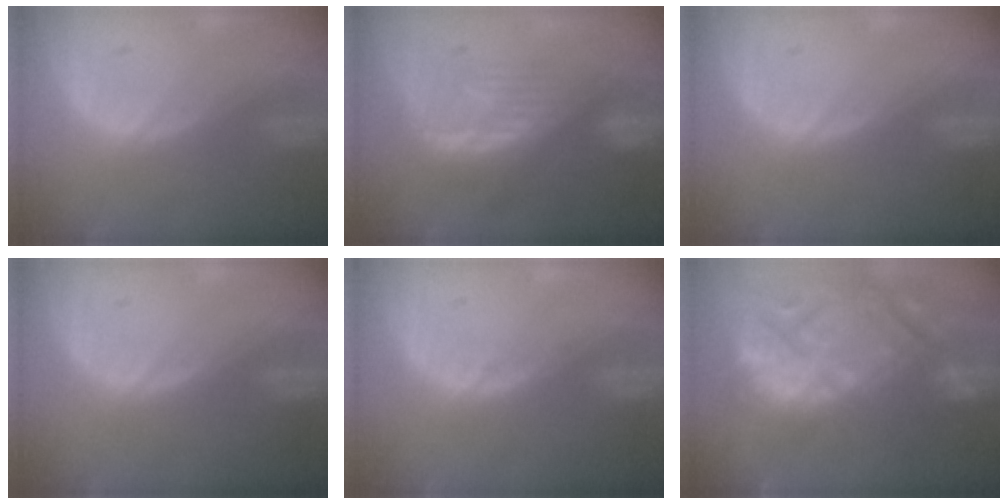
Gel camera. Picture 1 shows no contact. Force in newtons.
{"total": 8.3, "press": 7.5, "slide": 3.6}
{"total": 0.0}
{"total": 0.0}
{"total": 1.0, "press": 0.9, "slide": 0.3}
{"total": 15.3, "press": 13.0, "slide": 7.9}